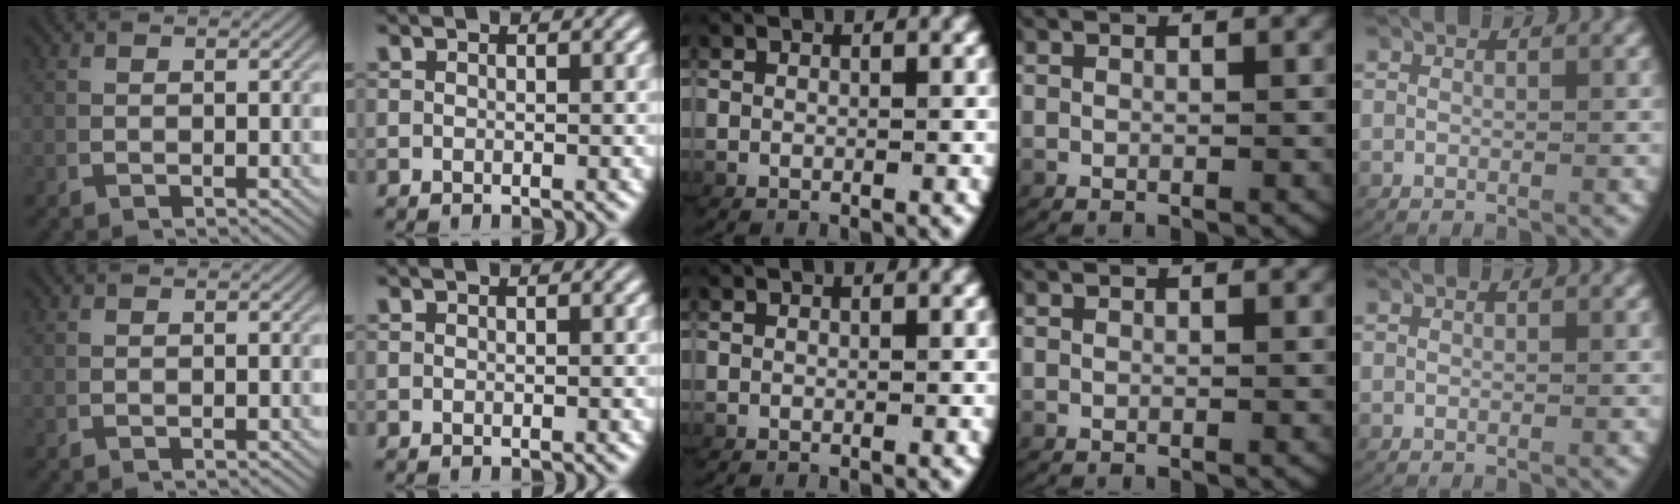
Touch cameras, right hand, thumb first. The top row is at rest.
{}